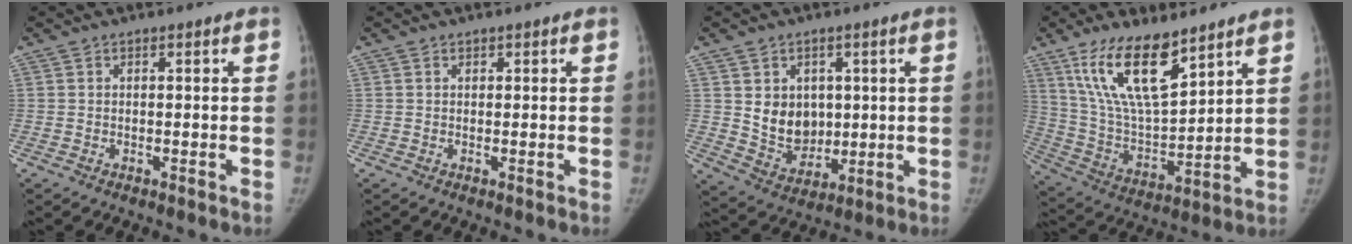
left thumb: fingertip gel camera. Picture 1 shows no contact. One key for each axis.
{"total": 0.6, "fx": 0.3, "fy": 0.5, "fz": 0.1, "tx": 0.006, "ty": -0.001, "tz": 0.004}
{"total": 9.8, "fx": 1.7, "fy": 7.8, "fz": 5.6, "tx": -0.049, "ty": -0.018, "tz": 0.049}
{"total": 17.0, "fx": 10.6, "fy": 6.0, "fz": 11.9, "tx": -0.200, "ty": -0.054, "tz": 0.214}